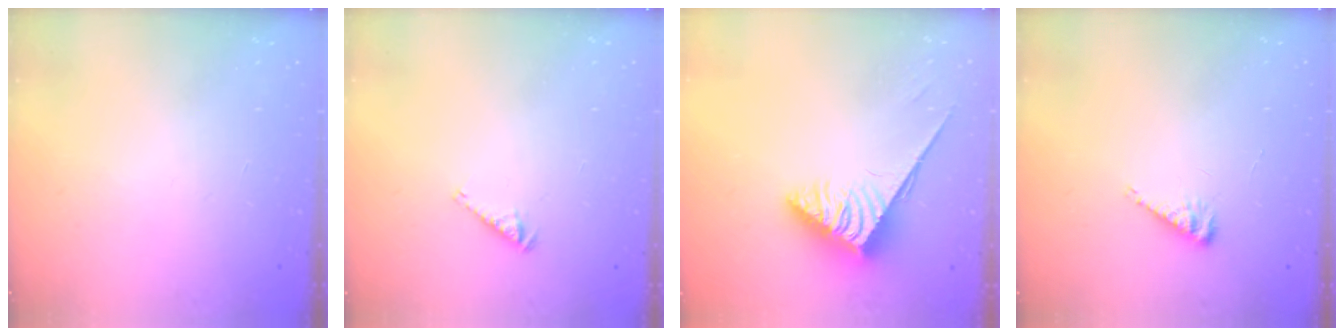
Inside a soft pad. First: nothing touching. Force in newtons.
{"total": 3.4, "press": 3.4, "slide": 0.4}
{"total": 3.7, "press": 3.7, "slide": 0.6}
{"total": 5.1, "press": 5.1, "slide": 0.5}